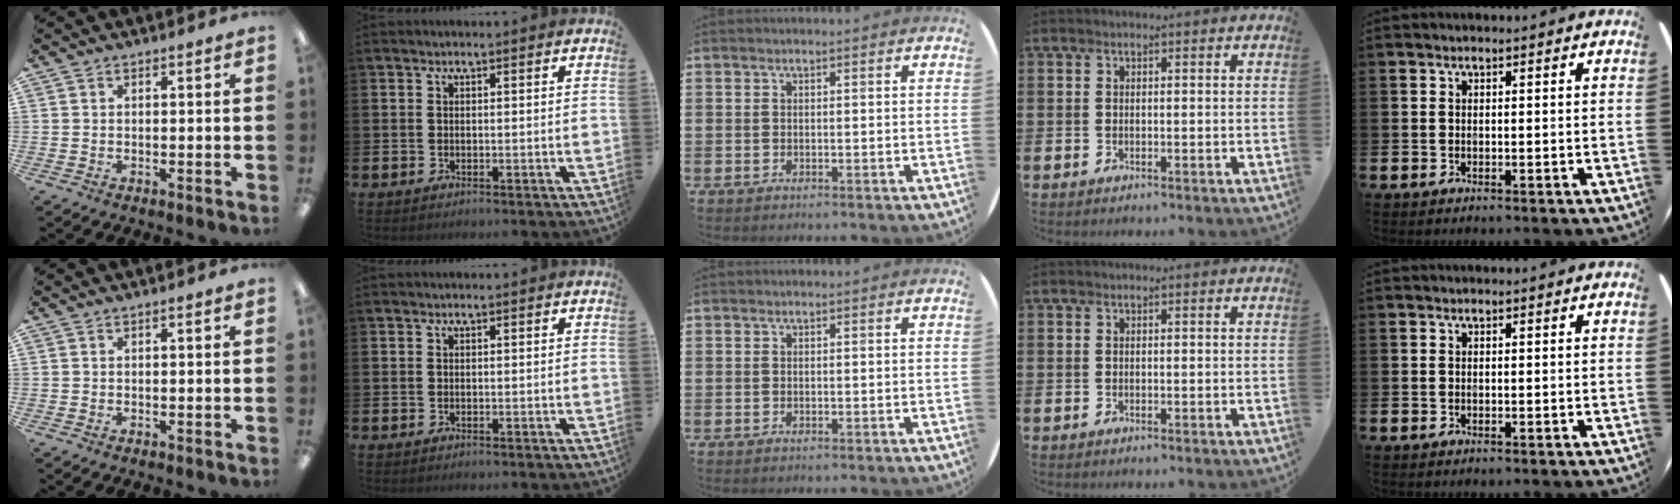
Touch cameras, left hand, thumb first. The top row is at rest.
{}